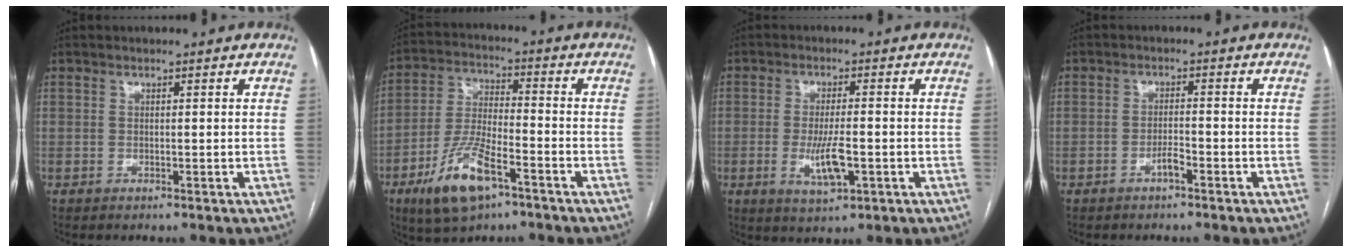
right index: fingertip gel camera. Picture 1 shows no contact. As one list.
[{"total": 11.7, "force": [-6.4, 3.6, 9.1], "torque": [-0.193, -0.007, -0.113]}, {"total": 6.1, "force": [-1.5, 1.4, 5.7], "torque": [-0.110, -0.010, -0.023]}, {"total": 2.1, "force": [-1.3, 0.3, 1.6], "torque": [-0.028, 0.002, -0.024]}]